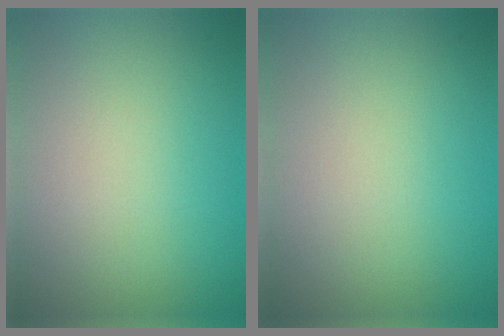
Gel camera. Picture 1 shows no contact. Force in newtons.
{"total": 0.0}